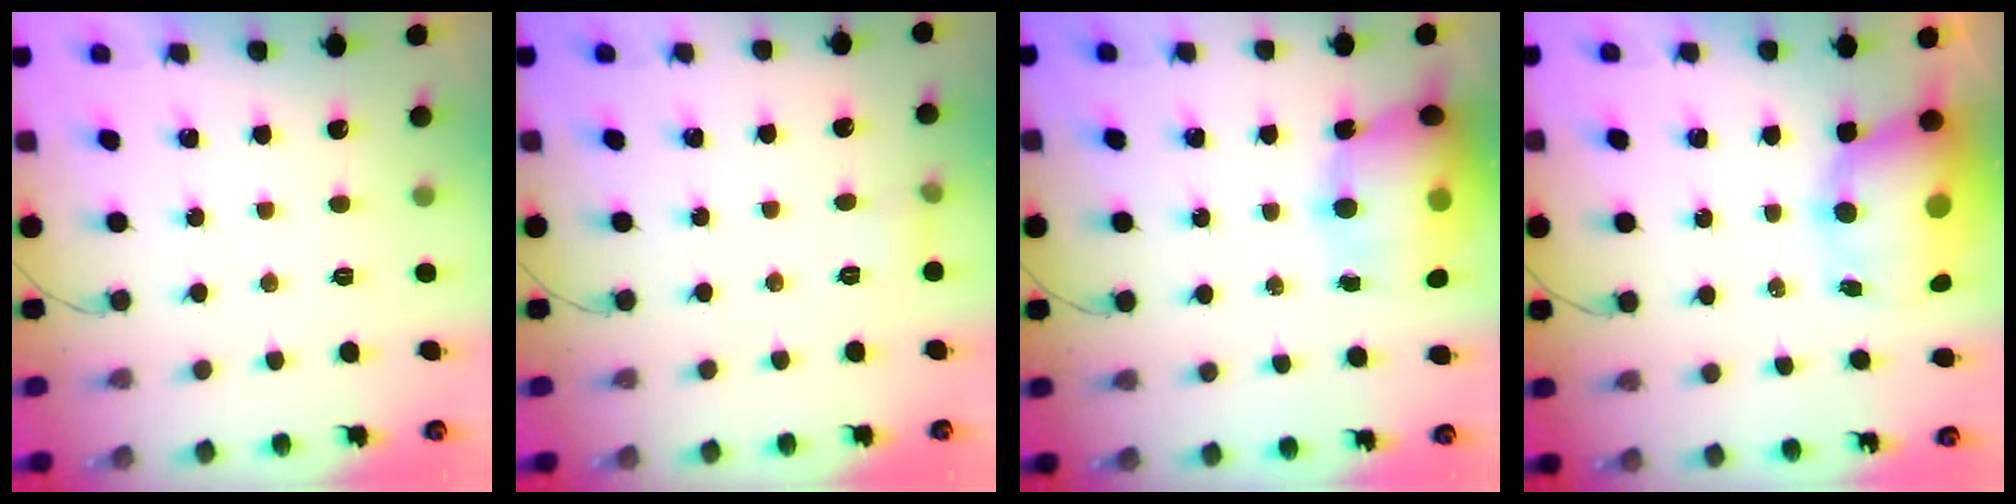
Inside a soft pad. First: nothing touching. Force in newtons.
{"total": 4.4, "press": 4.2, "slide": 1.3}
{"total": 15.8, "press": 15.3, "slide": 4.0}
{"total": 11.0, "press": 10.9, "slide": 1.9}